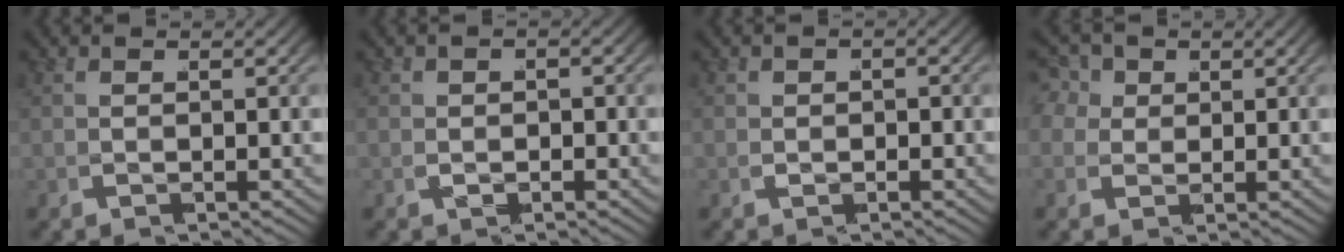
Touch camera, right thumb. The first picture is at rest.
{"total": 1.1, "force": [-0.6, 0.8, -0.3], "torque": [-0.011, -0.005, -0.004]}
{"total": 0.7, "force": [-0.5, 0.2, -0.5], "torque": [0.002, 0.001, -0.004]}
{"total": 2.7, "force": [0.5, 2.6, 0.8], "torque": [-0.034, -0.008, 0.012]}